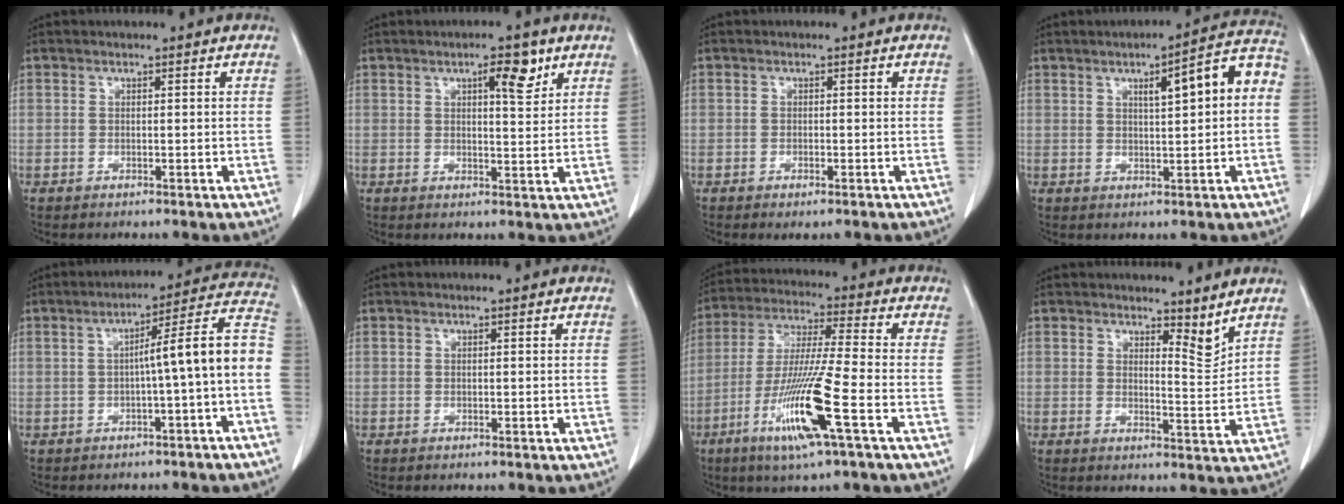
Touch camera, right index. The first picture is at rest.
{"total": 5.0, "force": [2.7, 1.3, 4.0], "torque": [-0.058, -0.003, 0.040]}
{"total": 1.2, "force": [-0.7, 0.3, 0.9], "torque": [-0.014, -0.003, -0.007]}
{"total": 8.7, "force": [1.5, 1.2, 8.5], "torque": [-0.111, 0.028, 0.016]}
{"total": 10.7, "force": [-1.9, -0.4, 10.5], "torque": [-0.135, 0.036, -0.030]}
{"total": 0.0}
{"total": 14.1, "force": [-5.8, -0.5, 12.9], "torque": [-0.262, -0.024, -0.112]}
{"total": 3.8, "force": [3.3, 0.8, 1.7], "torque": [-0.021, -0.021, 0.048]}